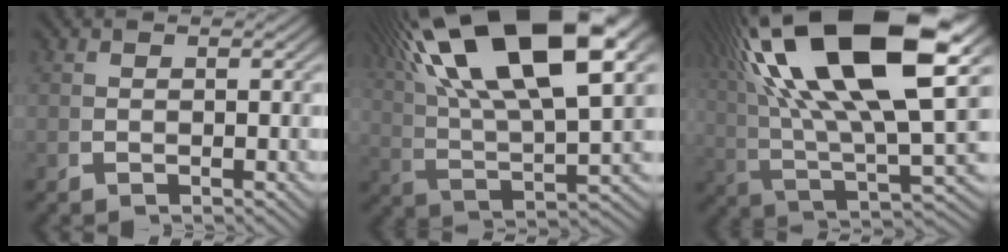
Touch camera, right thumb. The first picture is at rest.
{"total": 15.4, "force": [5.2, 7.3, 12.6], "torque": [-0.216, -0.005, 0.091]}
{"total": 17.2, "force": [3.1, 8.4, 14.7], "torque": [-0.272, -0.018, 0.067]}